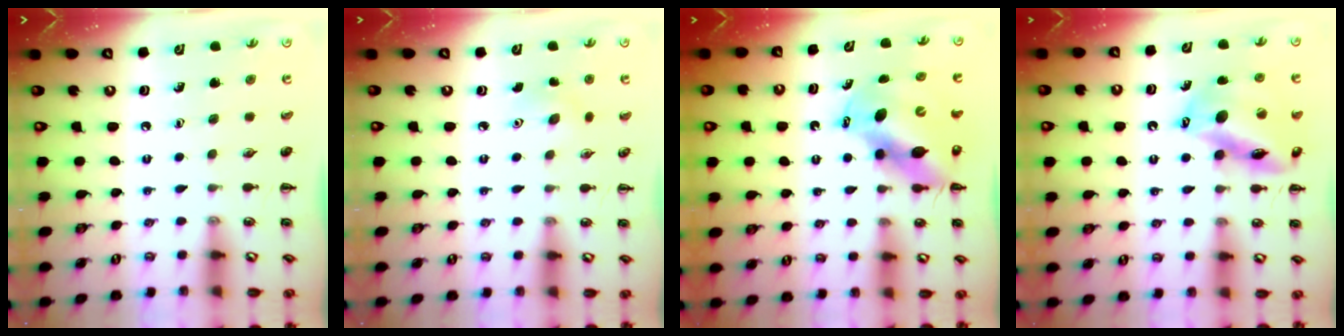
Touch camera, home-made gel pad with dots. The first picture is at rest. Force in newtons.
{"total": 3.6, "press": 3.5, "slide": 1.0}
{"total": 11.9, "press": 11.6, "slide": 2.8}
{"total": 16.1, "press": 15.7, "slide": 3.7}